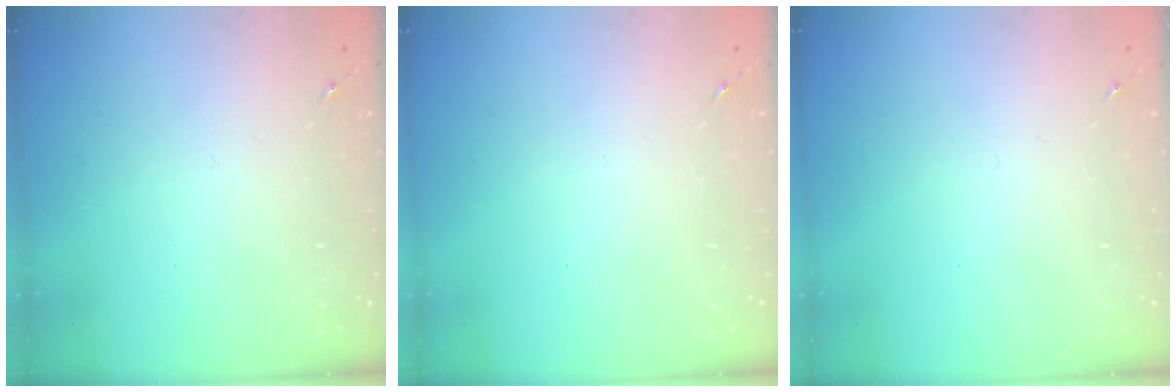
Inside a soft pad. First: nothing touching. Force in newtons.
{"total": 0.0}
{"total": 0.0}